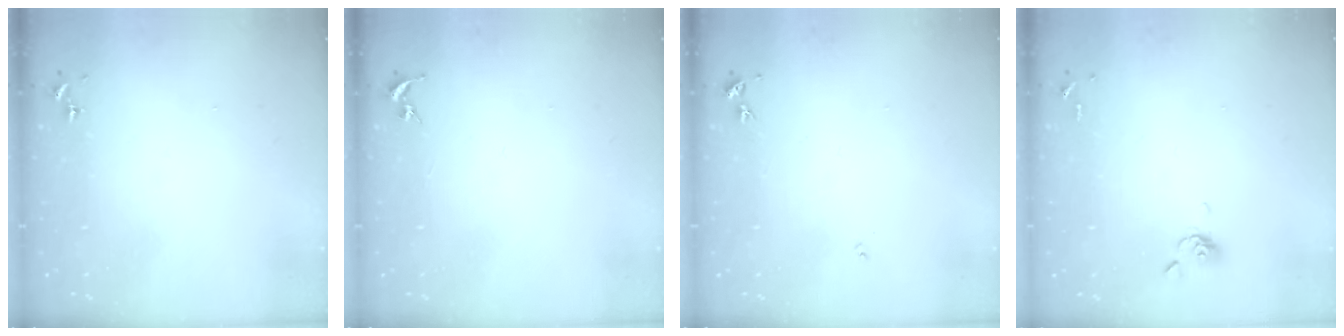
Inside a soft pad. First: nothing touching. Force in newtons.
{"total": 0.0}
{"total": 3.0, "press": 3.0, "slide": 0.4}
{"total": 5.6, "press": 5.5, "slide": 1.4}